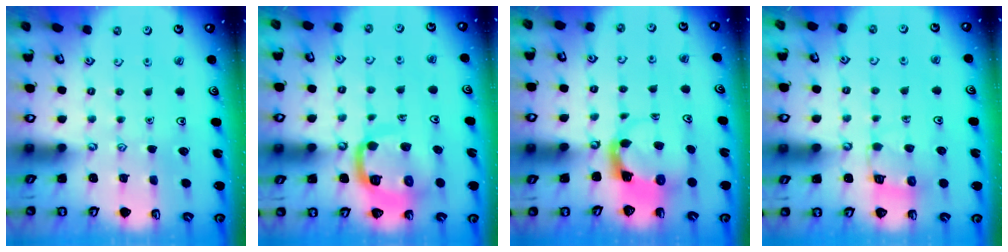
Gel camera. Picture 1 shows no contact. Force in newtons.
{"total": 12.6, "press": 12.5, "slide": 1.4}
{"total": 4.0, "press": 3.9, "slide": 0.6}
{"total": 6.3, "press": 6.3, "slide": 0.5}